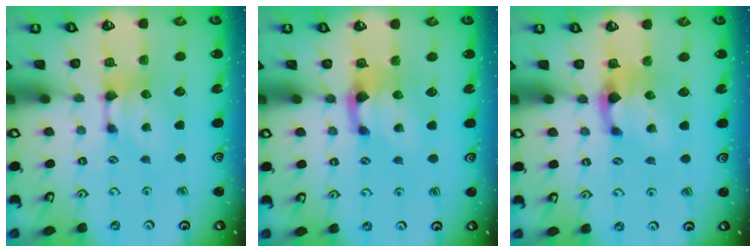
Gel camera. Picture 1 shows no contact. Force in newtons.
{"total": 1.2, "press": 0.5, "slide": 1.1}
{"total": 1.7, "press": 0.9, "slide": 1.4}